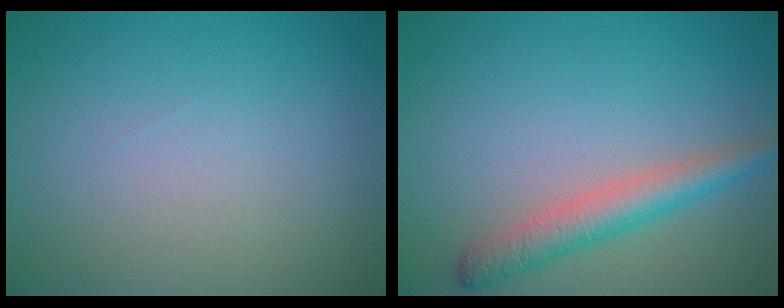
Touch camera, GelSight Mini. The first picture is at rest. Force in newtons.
{"total": 3.7, "press": 3.6, "slide": 0.3}